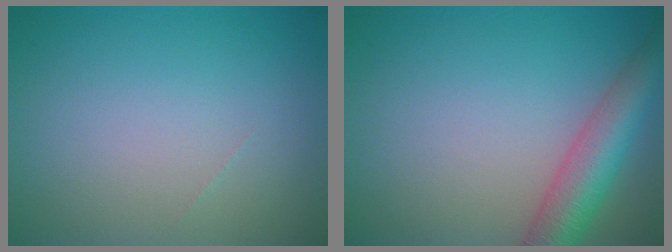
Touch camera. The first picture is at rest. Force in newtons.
{"total": 5.8, "press": 5.8, "slide": 0.2}